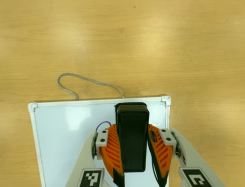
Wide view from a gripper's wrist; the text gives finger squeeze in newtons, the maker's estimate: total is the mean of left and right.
{"total": 7.9, "left": 6.4, "right": 9.4}